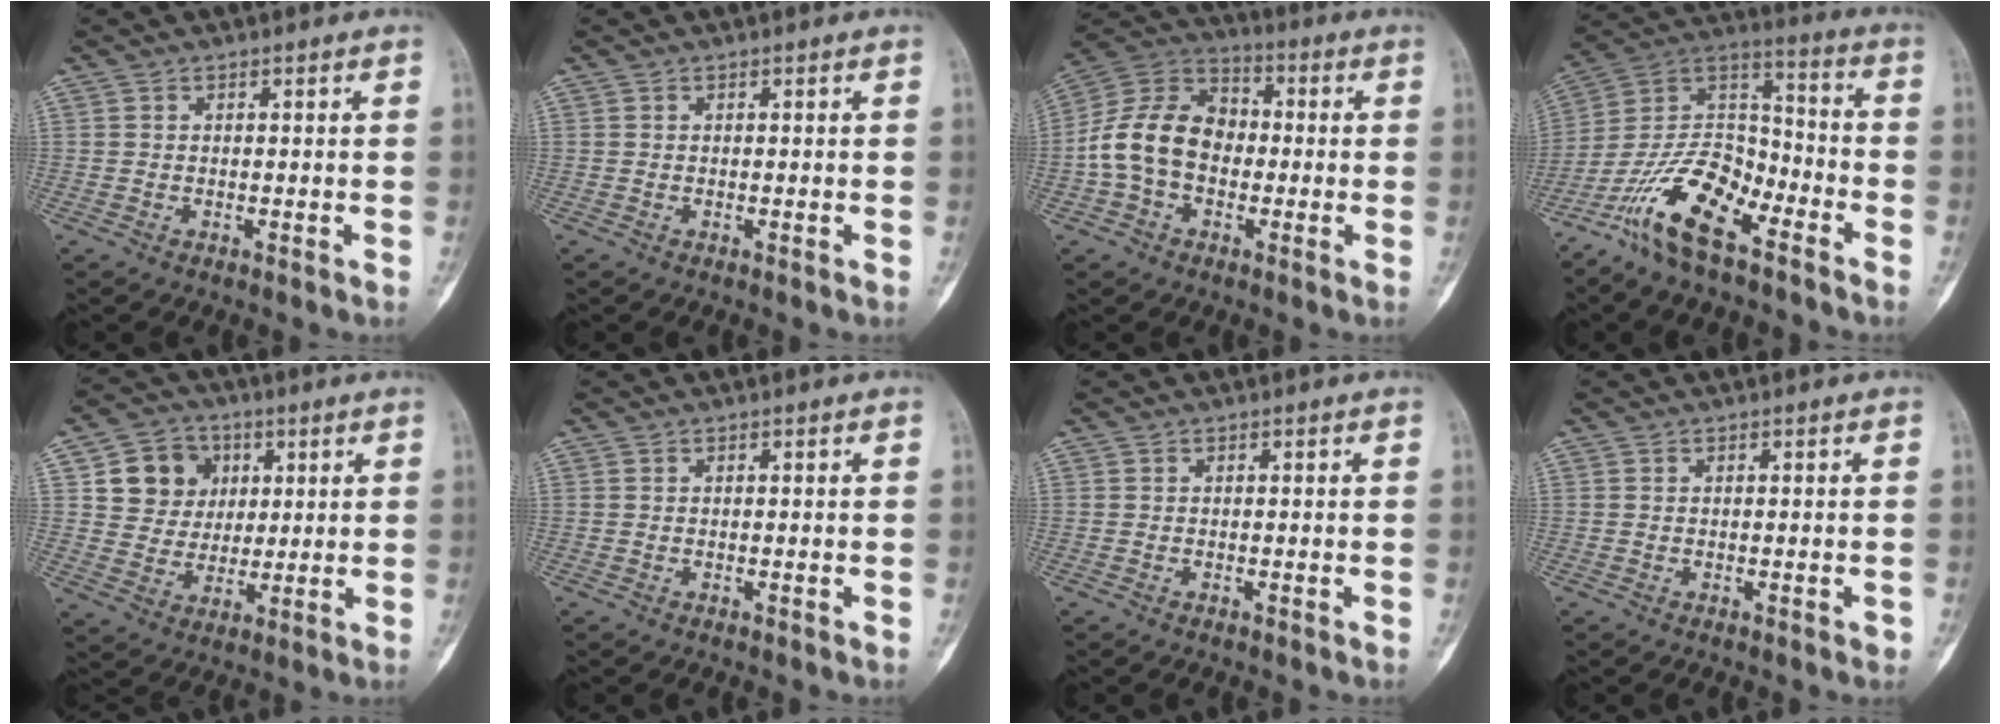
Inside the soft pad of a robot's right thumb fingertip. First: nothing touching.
{"total": 0.0}
{"total": 14.3, "force": [-1.9, 10.6, 9.5], "torque": [-0.164, 0.042, -0.045]}
{"total": 16.0, "force": [-9.9, 6.7, 10.7], "torque": [-0.188, 0.077, -0.193]}
{"total": 10.7, "force": [3.3, 9.6, 3.5], "torque": [-0.016, -0.006, 0.059]}
{"total": 0.0}
{"total": 0.0}
{"total": 0.7, "force": [-0.3, 0.3, 0.6], "torque": [-0.003, -0.001, -0.003]}